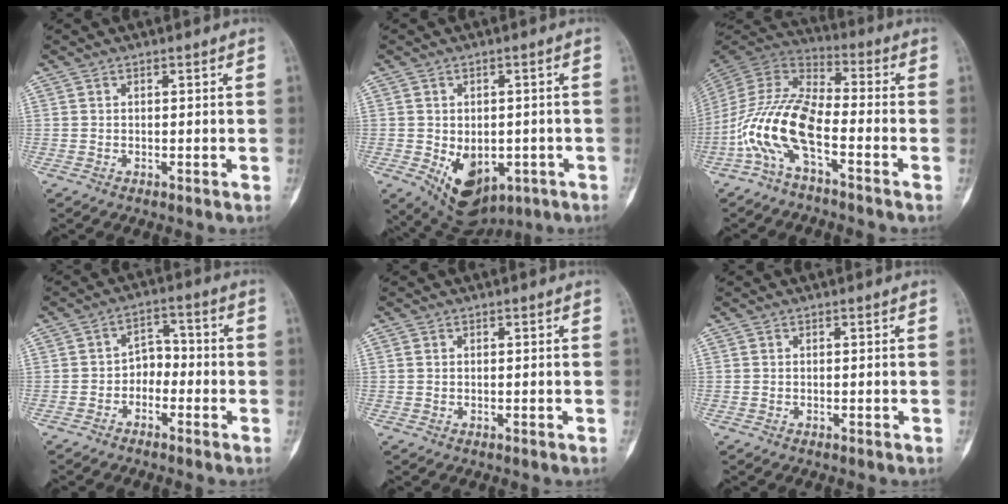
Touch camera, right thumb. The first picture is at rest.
{"total": 11.3, "force": [-3.8, 7.6, 7.6], "torque": [-0.088, 0.001, -0.036]}
{"total": 13.5, "force": [-5.6, 4.9, 11.2], "torque": [-0.242, 0.056, -0.119]}
{"total": 4.6, "force": [-1.9, 3.4, 2.4], "torque": [-0.009, 0.033, -0.045]}
{"total": 0.6, "force": [0.3, 0.4, 0.3], "torque": [-0.007, 0.003, 0.007]}
{"total": 0.0}